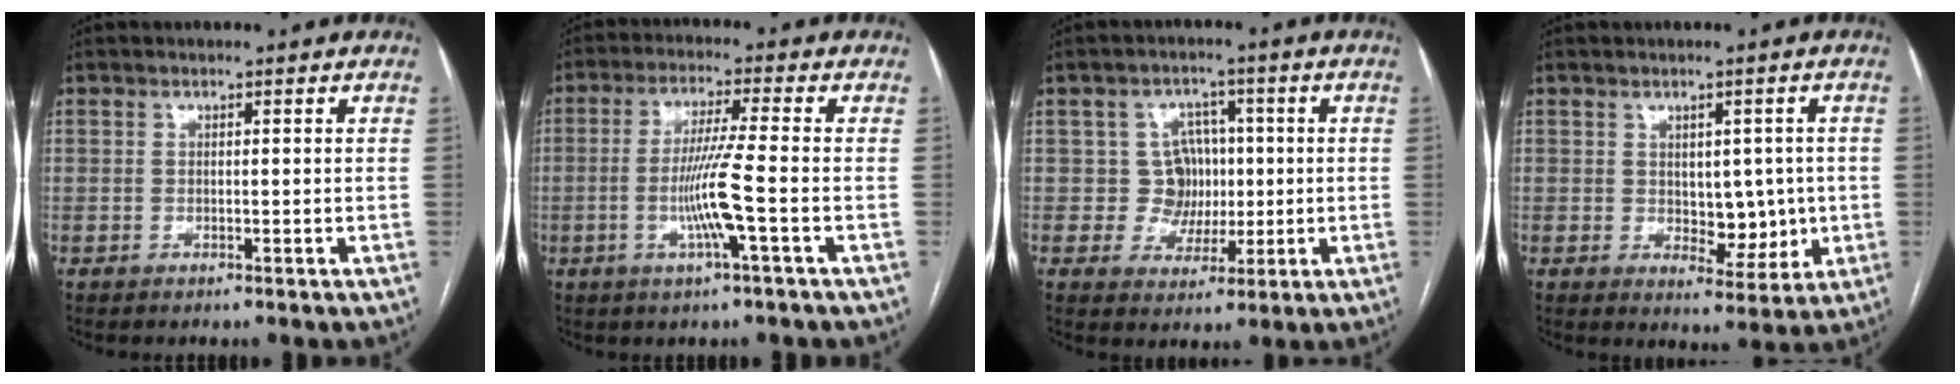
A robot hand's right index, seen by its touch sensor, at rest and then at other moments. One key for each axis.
{"total": 8.0, "fx": -2.1, "fy": -0.9, "fz": 7.6, "tx": -0.148, "ty": -0.006, "tz": -0.040}
{"total": 6.0, "fx": 0.4, "fy": 5.8, "fz": 1.4, "tx": -0.012, "ty": 0.022, "tz": 0.012}
{"total": 6.1, "fx": 0.1, "fy": 3.8, "fz": 4.8, "tx": -0.054, "ty": 0.003, "tz": 0.015}